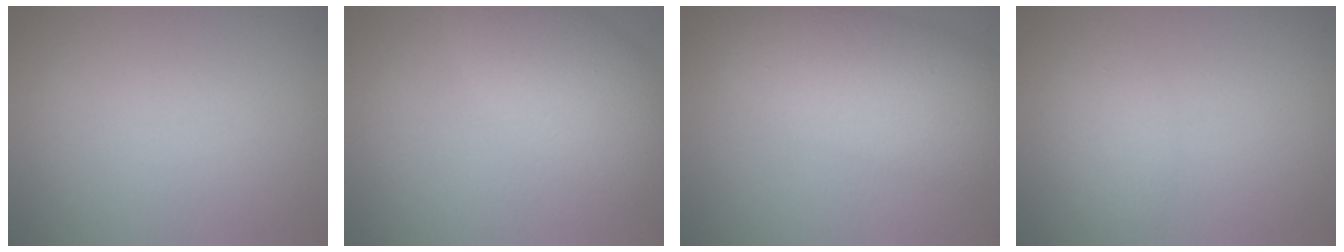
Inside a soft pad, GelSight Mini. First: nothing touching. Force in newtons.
{"total": 5.3, "press": 5.3, "slide": 0.2}
{"total": 7.5, "press": 7.5, "slide": 0.2}
{"total": 1.5, "press": 1.5, "slide": 0.1}